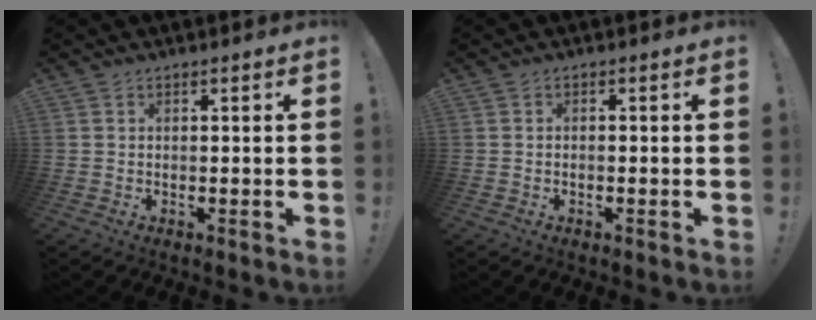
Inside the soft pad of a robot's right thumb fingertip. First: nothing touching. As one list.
[{"total": 0.6, "force": [-0.4, 0.1, 0.4], "torque": [-0.009, 0.002, -0.006]}]